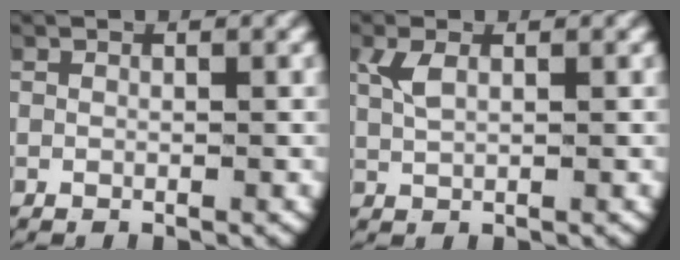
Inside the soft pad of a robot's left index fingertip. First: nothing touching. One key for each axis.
{"total": 1.8, "fx": 0.8, "fy": 0.6, "fz": 1.4, "tx": -0.039, "ty": -0.001, "tz": 0.022}